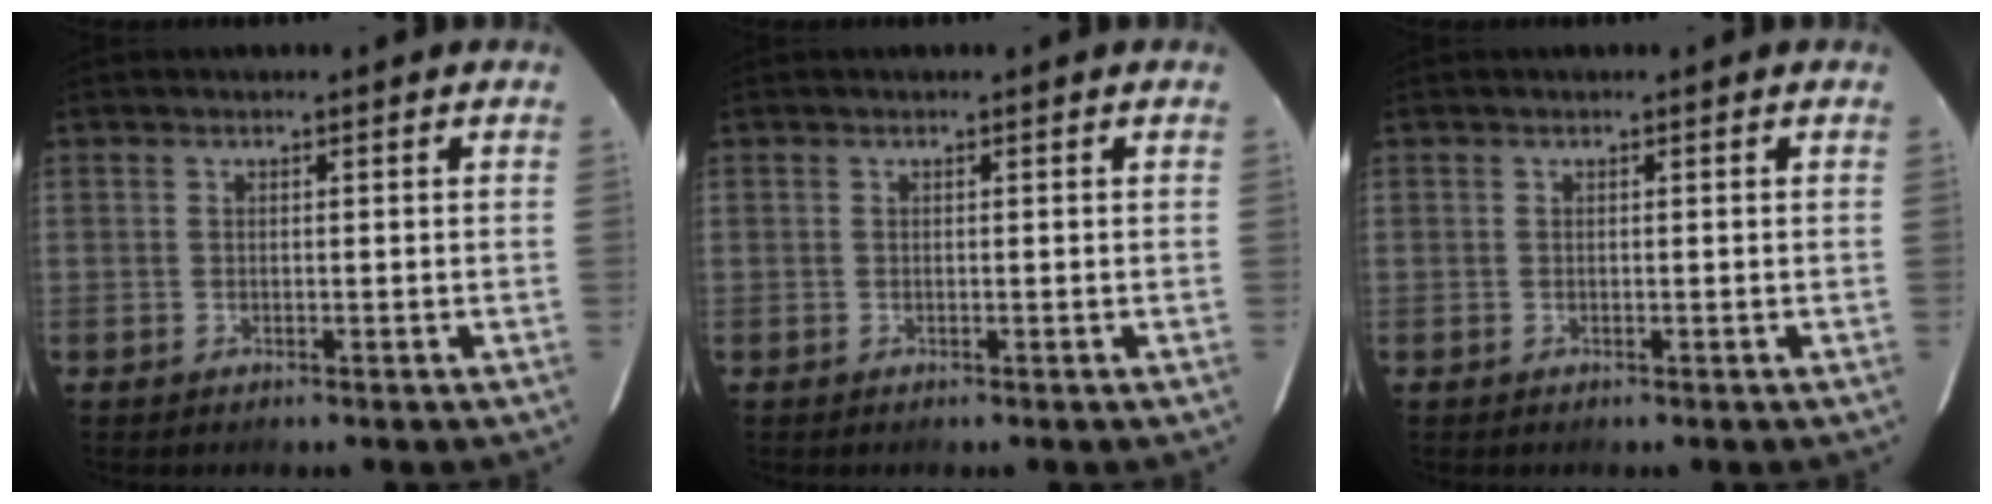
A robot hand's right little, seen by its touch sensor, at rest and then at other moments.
{"total": 0.0}
{"total": 0.0}